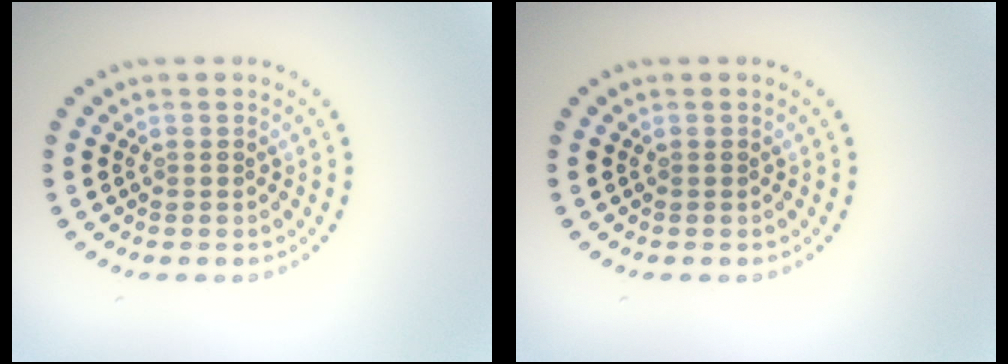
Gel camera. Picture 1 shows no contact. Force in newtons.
{"total": 0.0}